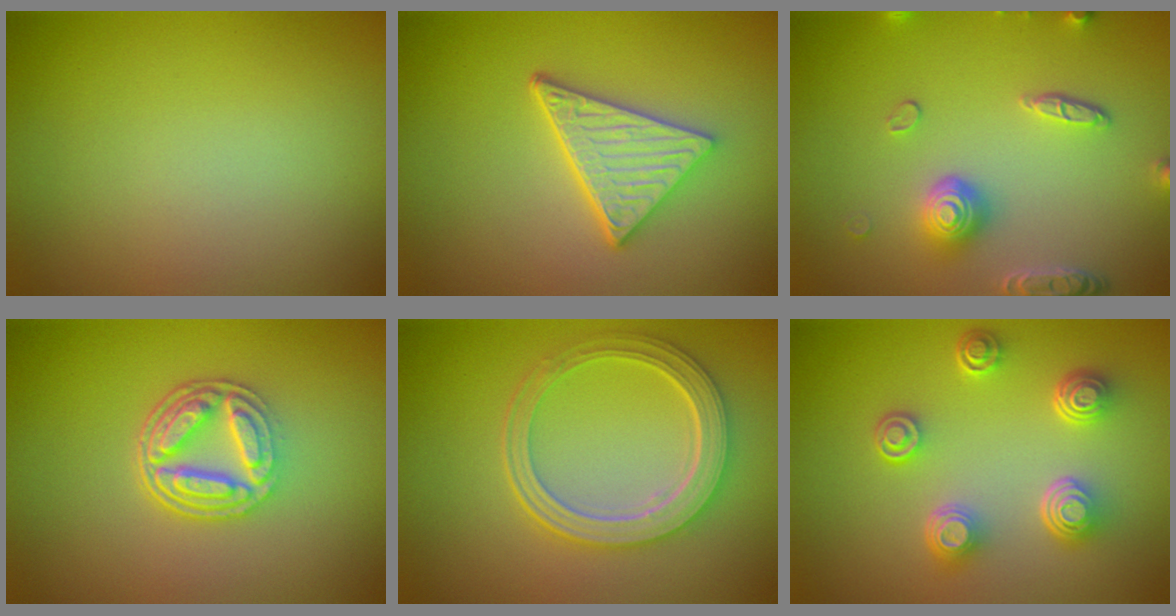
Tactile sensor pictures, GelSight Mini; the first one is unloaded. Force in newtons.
{"total": 5.0, "press": 3.7, "slide": 3.4}
{"total": 4.2, "press": 3.5, "slide": 2.3}
{"total": 5.1, "press": 3.7, "slide": 3.4}
{"total": 5.3, "press": 4.1, "slide": 3.4}
{"total": 4.7, "press": 3.4, "slide": 3.2}